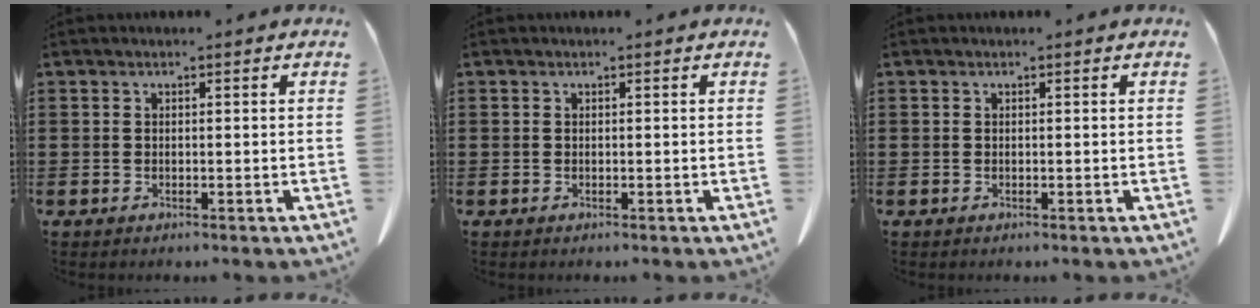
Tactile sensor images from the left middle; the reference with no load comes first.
{"total": 0.0}
{"total": 0.0}